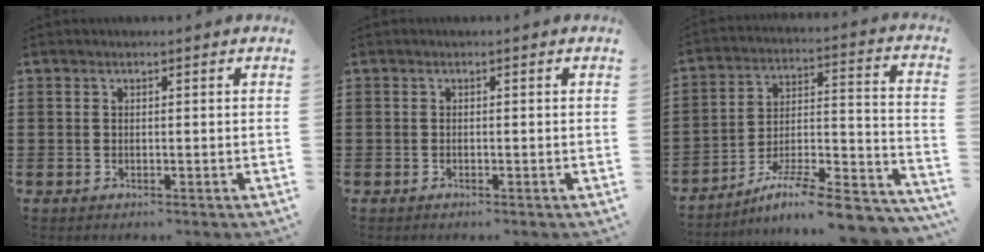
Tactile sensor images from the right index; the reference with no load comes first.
{"total": 0.0}
{"total": 9.4, "force": [-7.7, 0.7, 5.4], "torque": [-0.082, 0.004, -0.152]}